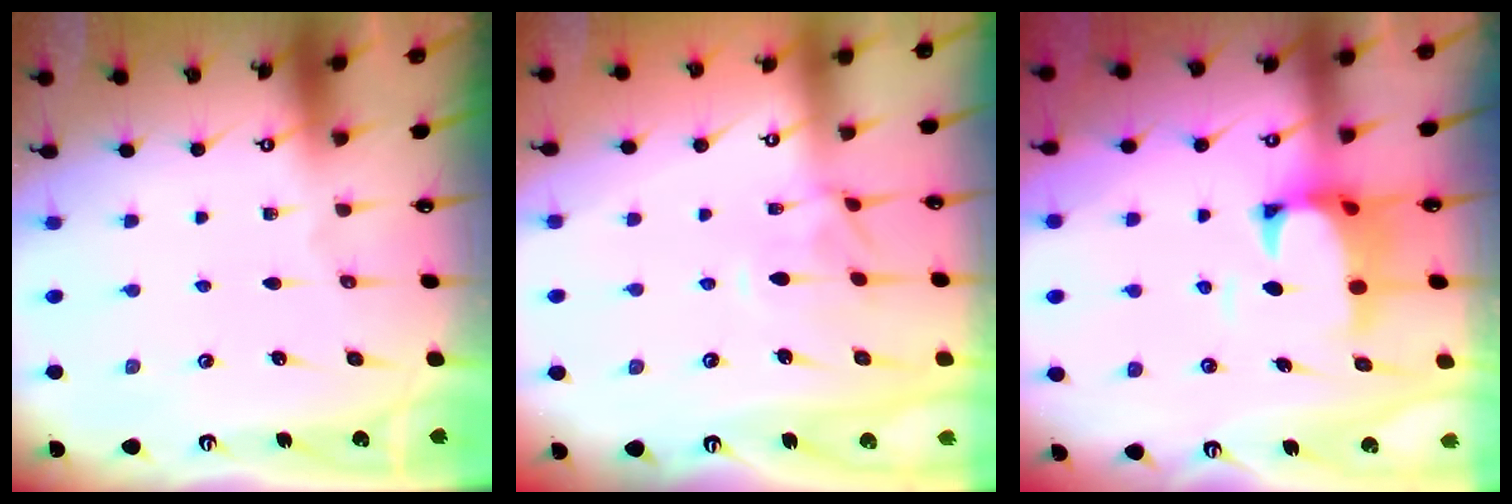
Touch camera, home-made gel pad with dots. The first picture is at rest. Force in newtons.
{"total": 1.3, "press": 0.9, "slide": 0.9}
{"total": 2.7, "press": 2.5, "slide": 1.1}